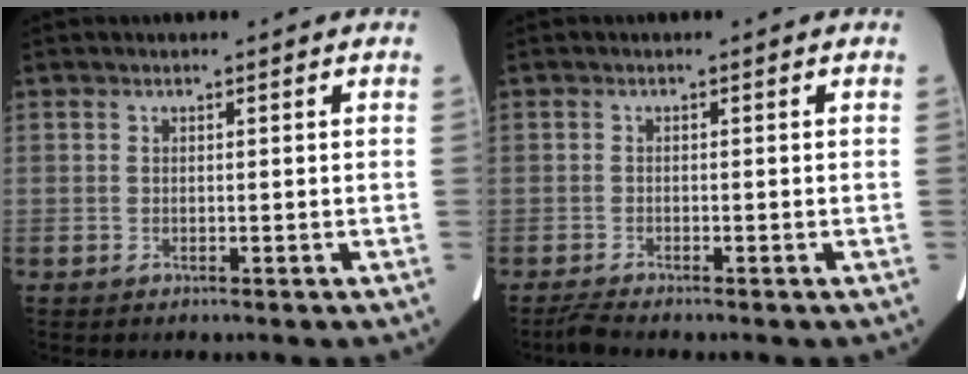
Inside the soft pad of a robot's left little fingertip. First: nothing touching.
{"total": 1.6, "force": [-1.5, -0.3, 0.5], "torque": [-0.023, -0.008, -0.029]}